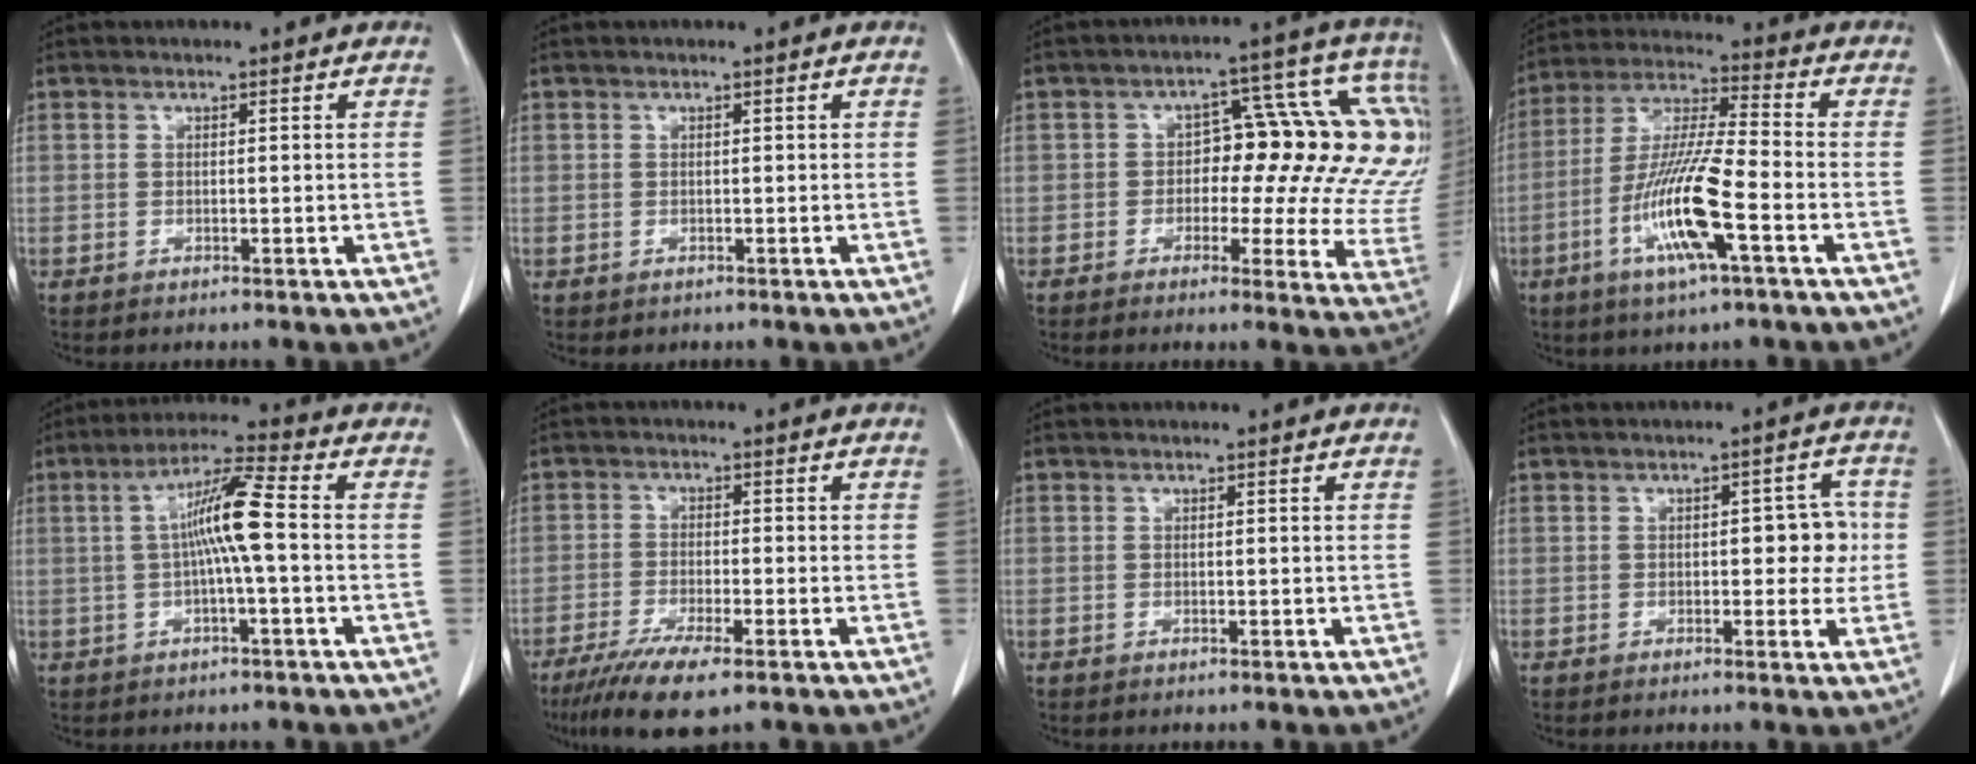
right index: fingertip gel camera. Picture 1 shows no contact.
{"total": 0.7, "force": [-0.1, 0.7, 0.0], "torque": [0.002, 0.004, -0.002]}
{"total": 16.8, "force": [1.9, 7.0, 15.1], "torque": [-0.155, 0.033, 0.015]}
{"total": 13.9, "force": [-5.0, 1.0, 12.9], "torque": [-0.264, -0.010, -0.096]}
{"total": 8.1, "force": [-0.1, -0.1, 8.1], "torque": [-0.152, 0.015, -0.006]}
{"total": 7.6, "force": [-5.1, 1.0, 5.6], "torque": [-0.100, -0.019, -0.085]}
{"total": 0.0}
{"total": 4.9, "force": [0.1, 2.3, 4.3], "torque": [-0.046, 0.018, 0.002]}